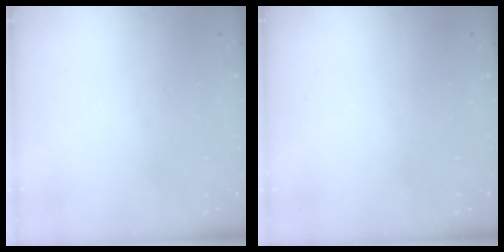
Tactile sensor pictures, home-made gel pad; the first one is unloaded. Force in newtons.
{"total": 0.0}